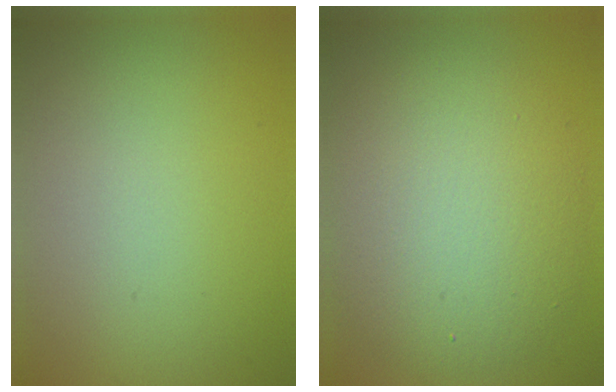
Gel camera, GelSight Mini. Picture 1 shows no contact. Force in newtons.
{"total": 7.7, "press": 7.7, "slide": 0.8}